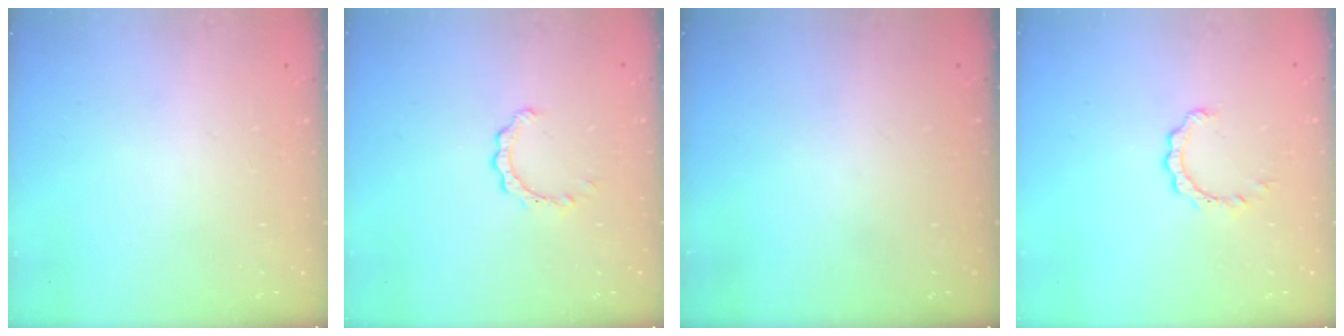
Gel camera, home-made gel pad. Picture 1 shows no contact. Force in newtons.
{"total": 2.3, "press": 2.3, "slide": 0.3}
{"total": 0.0}
{"total": 2.2, "press": 2.2, "slide": 0.1}